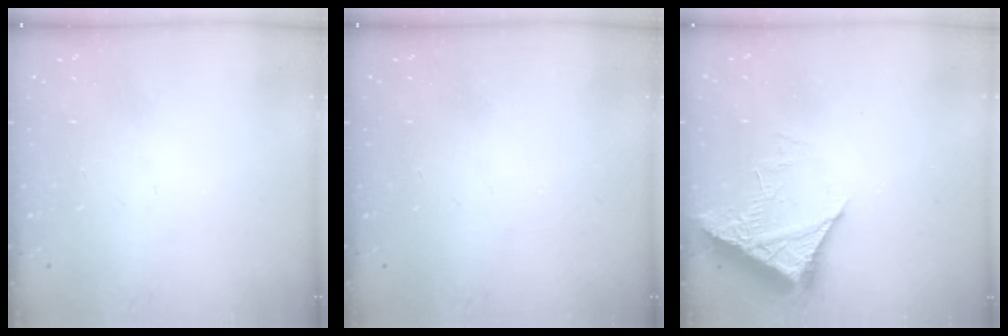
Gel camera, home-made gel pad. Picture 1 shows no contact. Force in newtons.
{"total": 0.0}
{"total": 6.6, "press": 6.6, "slide": 0.8}